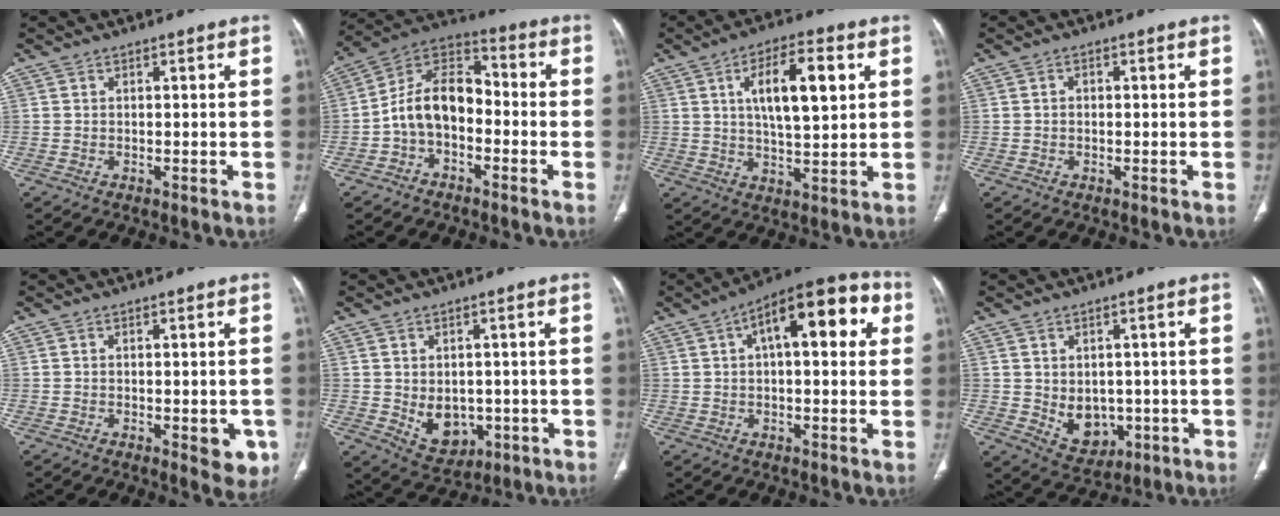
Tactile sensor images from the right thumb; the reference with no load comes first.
{"total": 12.0, "force": [-2.8, 7.9, 8.6], "torque": [-0.134, 0.055, -0.063]}
{"total": 11.9, "force": [3.5, 4.3, 10.5], "torque": [-0.160, -0.006, 0.058]}
{"total": 1.1, "force": [-0.1, 0.8, 0.6], "torque": [-0.007, 0.006, -0.004]}
{"total": 5.4, "force": [-1.6, 2.5, 4.5], "torque": [-0.031, -0.005, -0.015]}
{"total": 7.8, "force": [-1.1, 5.9, 5.0], "torque": [-0.048, -0.004, 0.005]}
{"total": 17.0, "force": [5.1, 7.2, 14.6], "torque": [-0.174, 0.031, 0.066]}
{"total": 7.6, "force": [-0.8, 5.9, 4.7], "torque": [-0.042, -0.006, 0.012]}